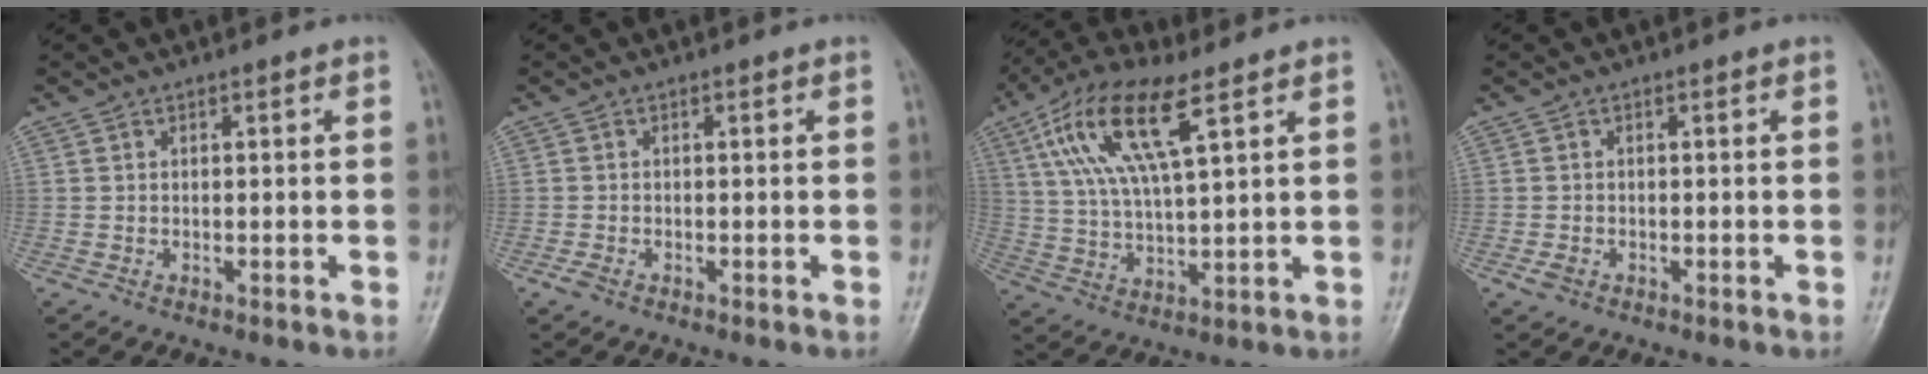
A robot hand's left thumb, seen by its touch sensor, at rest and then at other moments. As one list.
[{"total": 1.2, "force": [-0.8, 0.7, 0.7], "torque": [-0.020, -0.002, -0.017]}, {"total": 14.1, "force": [6.3, 4.4, 11.8], "torque": [-0.239, -0.002, 0.120]}, {"total": 1.5, "force": [-0.8, 1.1, 0.6], "torque": [-0.011, 0.001, -0.014]}]